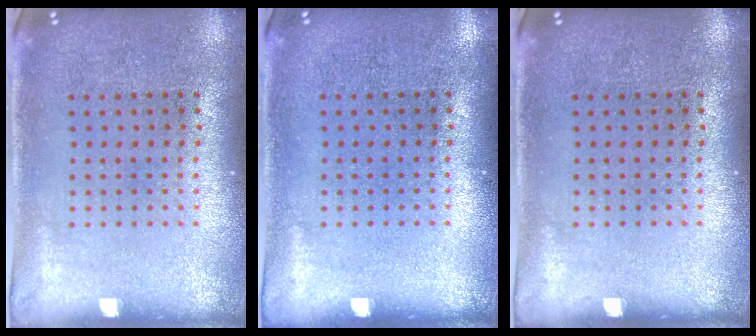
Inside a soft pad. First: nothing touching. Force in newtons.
{"total": 0.0}
{"total": 0.0}